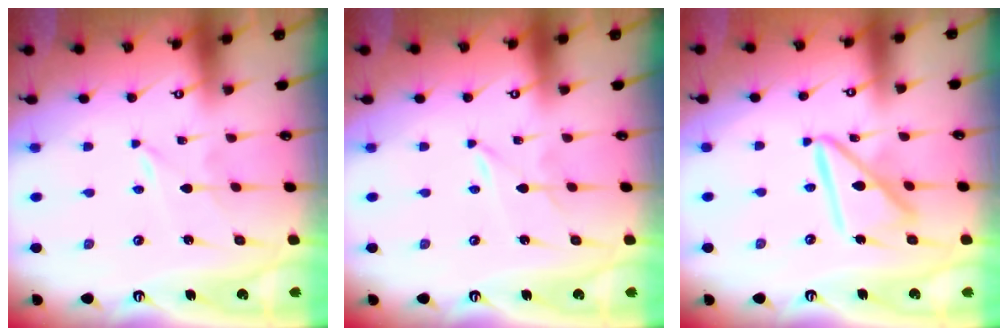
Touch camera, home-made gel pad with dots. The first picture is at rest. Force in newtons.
{"total": 0.9, "press": 0.8, "slide": 0.1}
{"total": 15.1, "press": 15.0, "slide": 1.5}